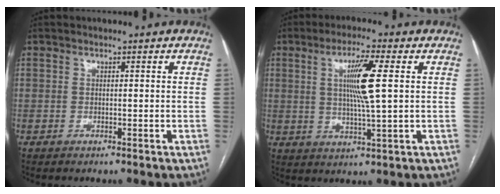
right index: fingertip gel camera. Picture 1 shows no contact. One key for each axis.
{"total": 8.2, "fx": 1.8, "fy": -0.1, "fz": 8.0, "tx": -0.150, "ty": -0.003, "tz": 0.032}